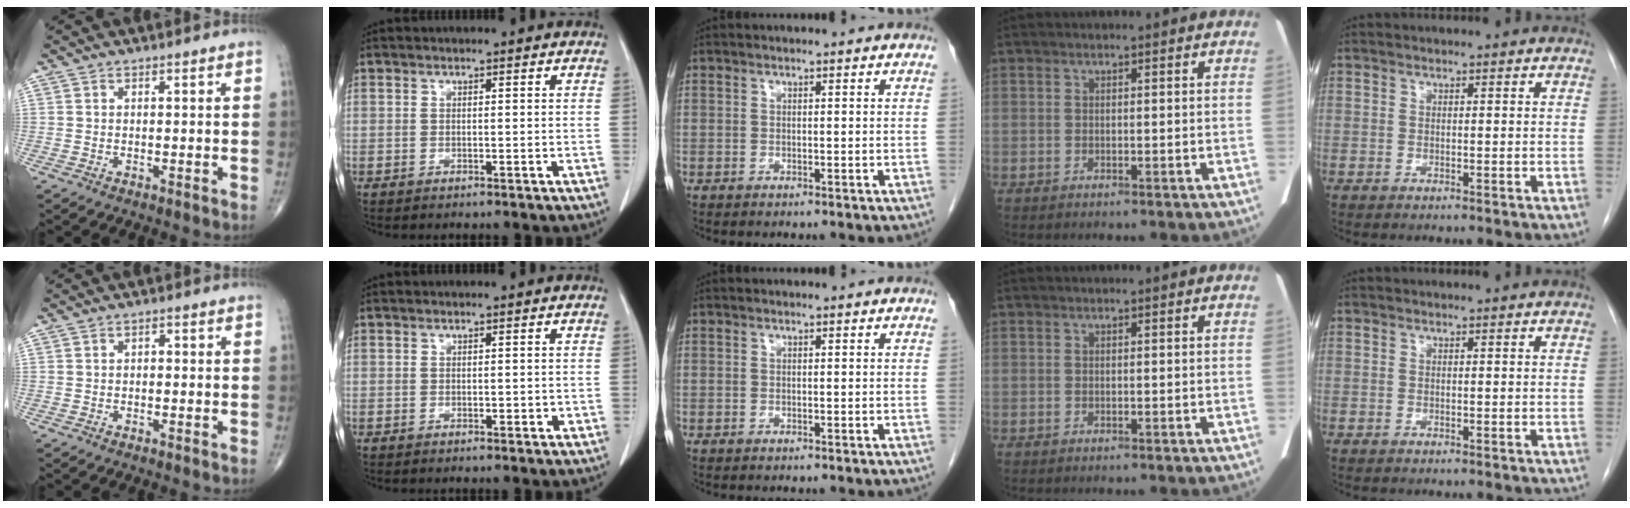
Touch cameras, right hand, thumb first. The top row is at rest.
{"thumb": {"total": 0.9, "force": [-0.1, 0.6, 0.7], "torque": [-0.003, 0.003, -0.005]}, "index": {"total": 1.2, "force": [-0.2, 0.6, 1.0], "torque": [-0.012, 0.000, 0.000]}}